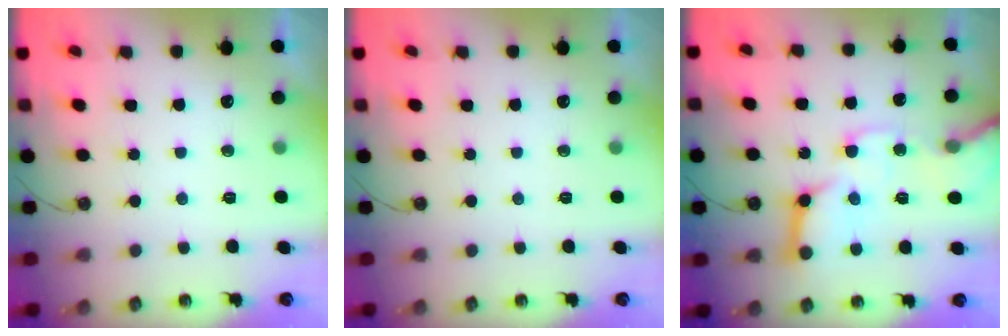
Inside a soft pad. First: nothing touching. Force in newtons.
{"total": 0.0}
{"total": 18.9, "press": 18.7, "slide": 2.5}